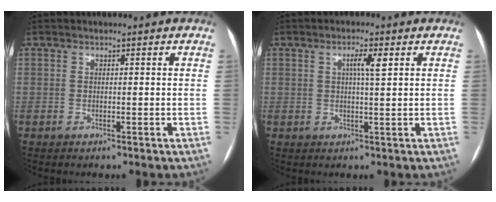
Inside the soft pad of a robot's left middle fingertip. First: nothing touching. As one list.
[{"total": 3.0, "force": [1.0, 0.1, 2.8], "torque": [-0.050, 0.002, 0.016]}]